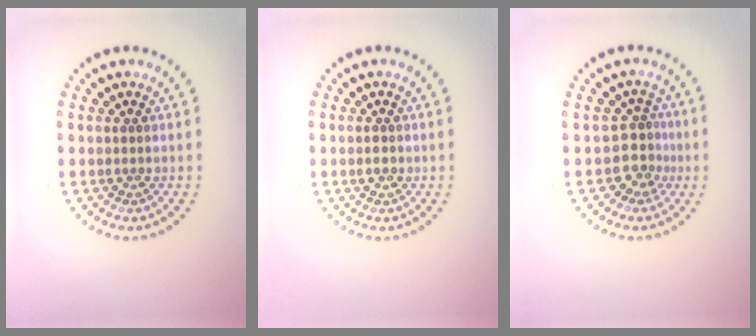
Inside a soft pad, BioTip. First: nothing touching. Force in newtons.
{"total": 1.2, "press": 1.2, "slide": 0.1}
{"total": 2.5, "press": 1.8, "slide": 1.8}